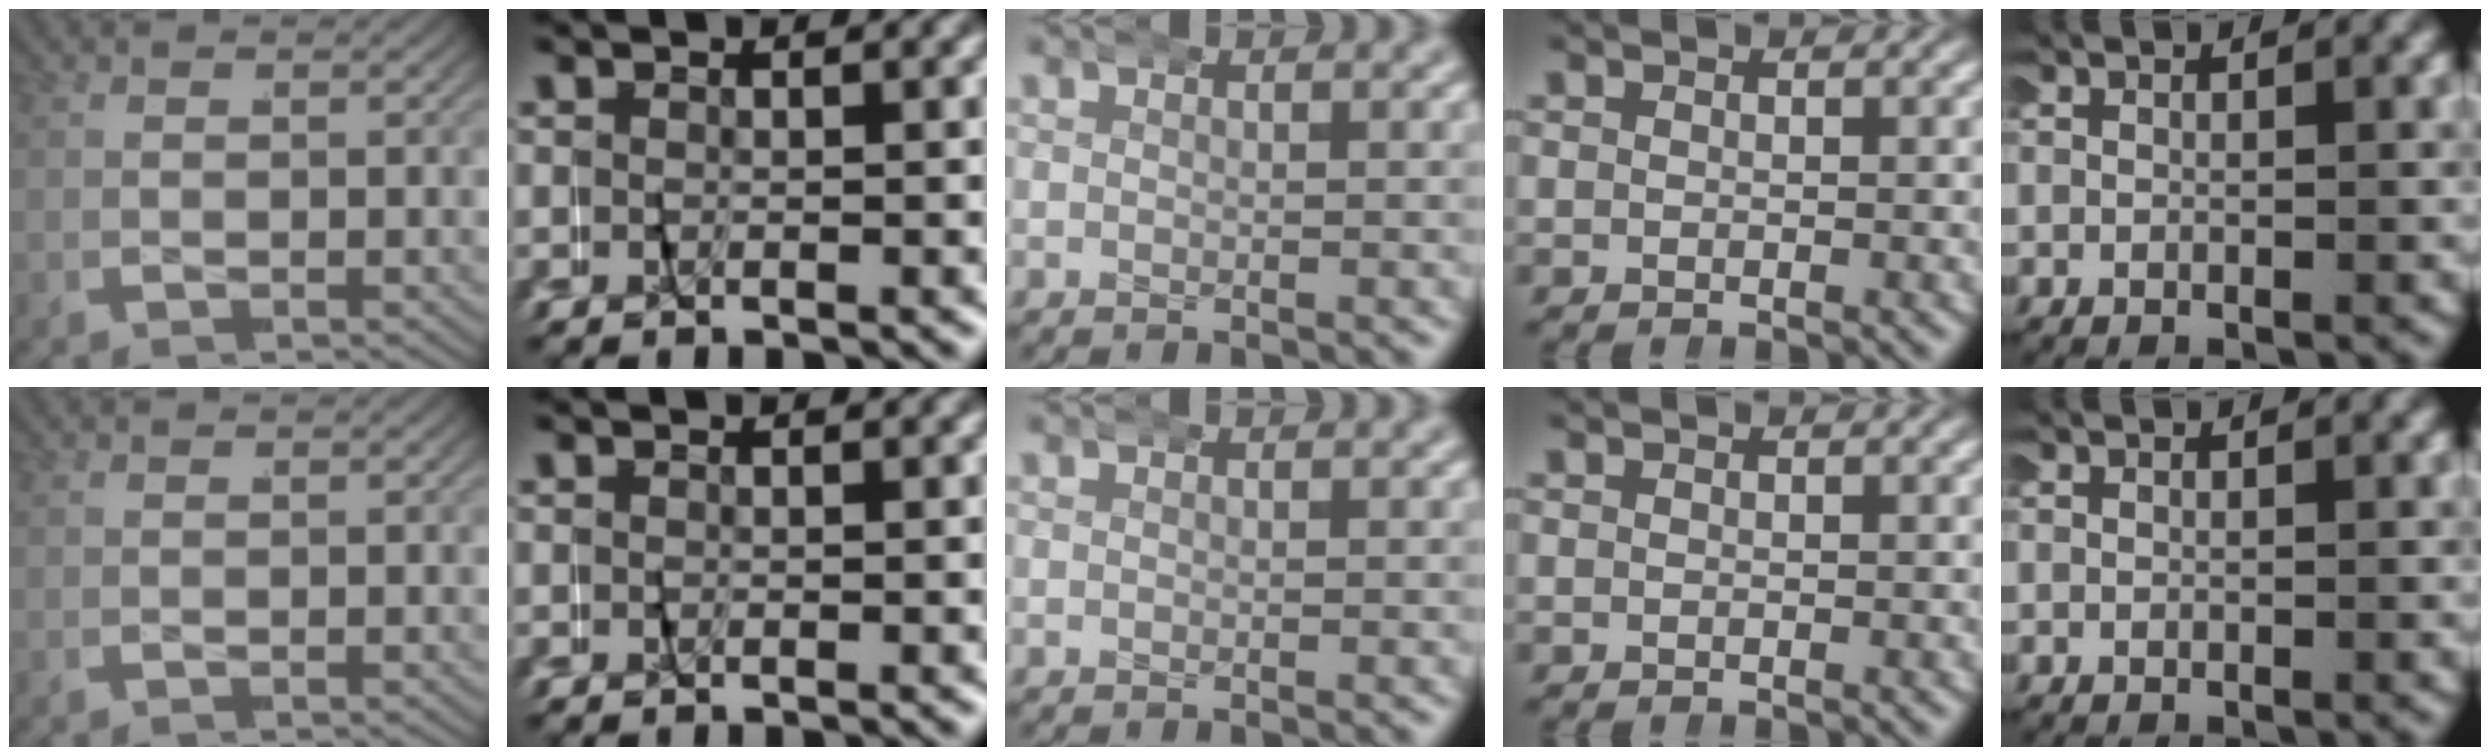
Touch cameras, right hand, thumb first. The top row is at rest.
{}